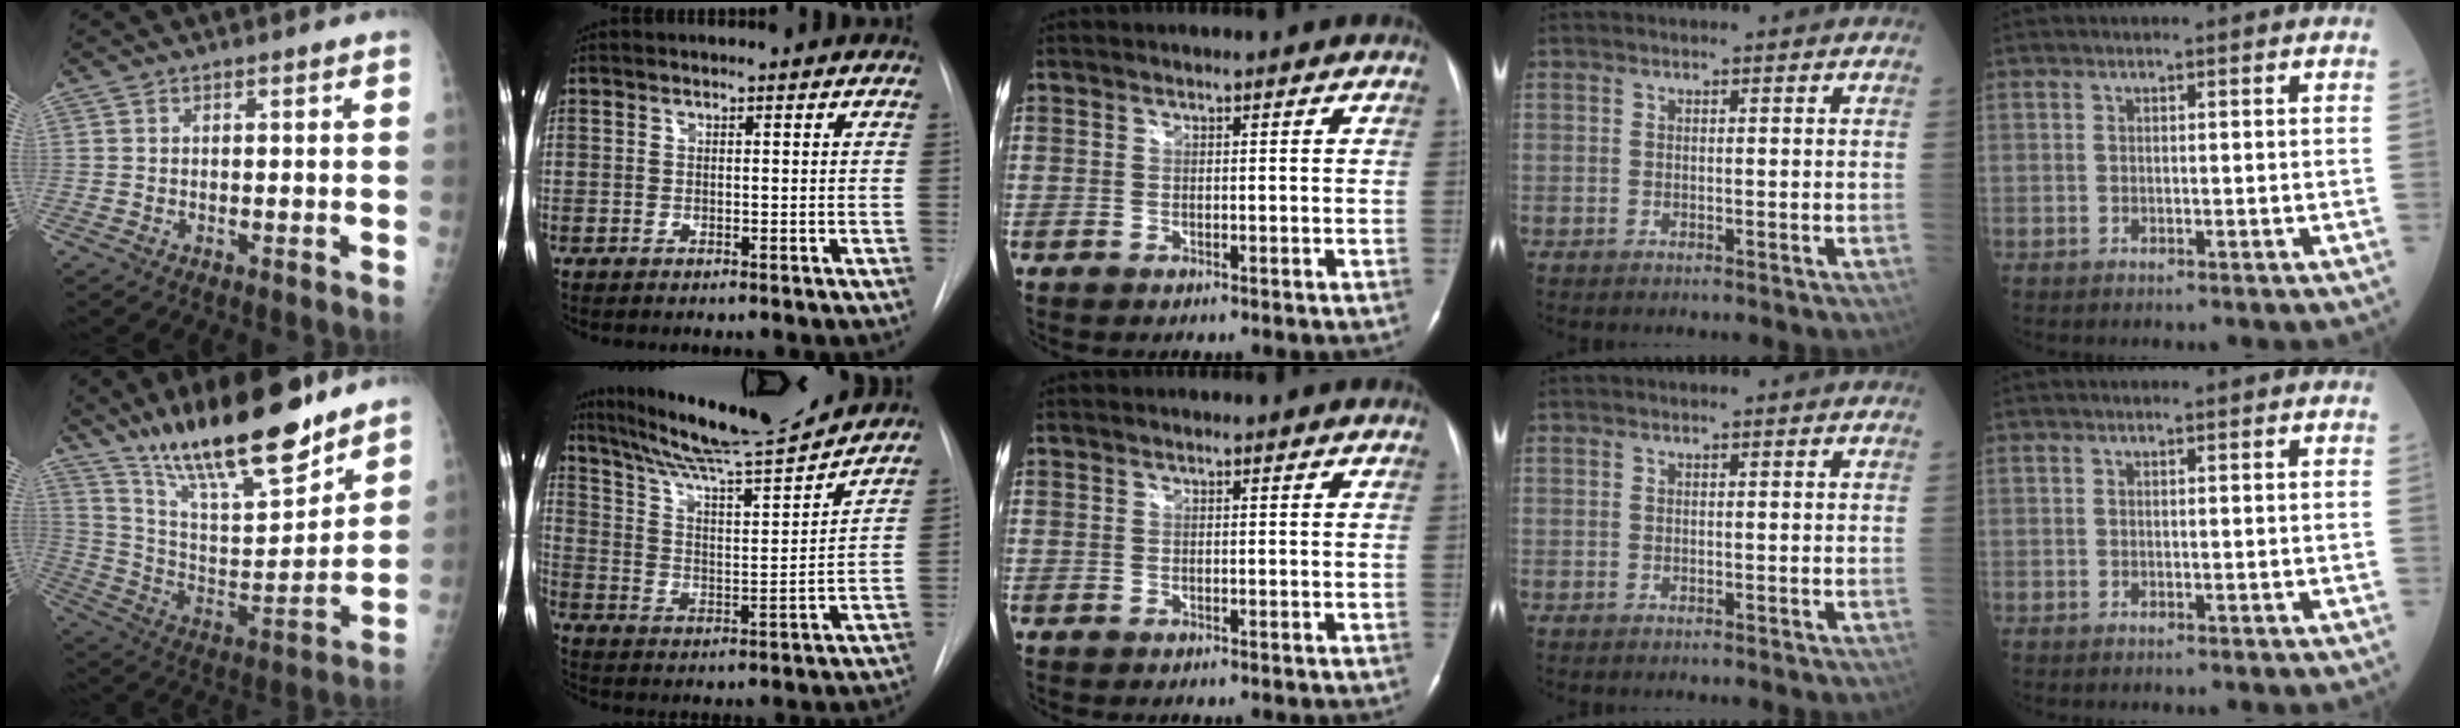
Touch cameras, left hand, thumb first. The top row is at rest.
{"thumb": {"total": 23.8, "force": [17.9, 6.2, 14.5], "torque": [-0.213, -0.082, 0.309]}, "index": {"total": 15.9, "force": [14.6, -0.4, 6.3], "torque": [-0.108, -0.023, 0.234]}}